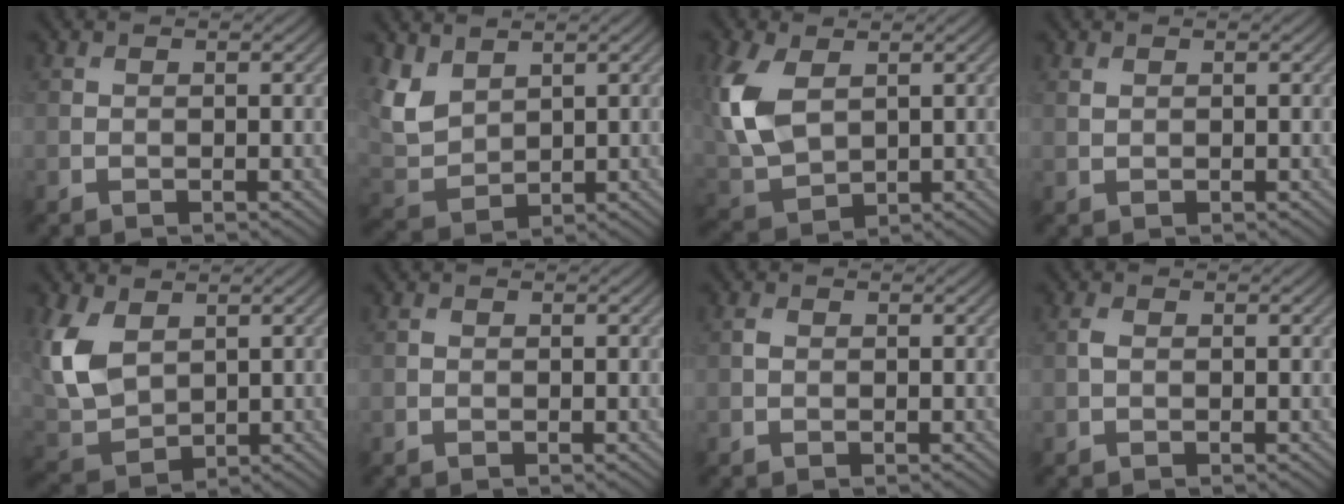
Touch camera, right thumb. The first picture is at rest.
{"total": 6.0, "force": [3.2, 3.8, 3.4], "torque": [-0.094, -0.004, 0.070]}
{"total": 10.0, "force": [2.4, 6.3, 7.4], "torque": [-0.224, 0.002, 0.052]}
{"total": 0.6, "force": [0.5, 0.3, 0.3], "torque": [-0.011, 0.000, 0.013]}
{"total": 8.8, "force": [2.8, 5.8, 6.0], "torque": [-0.179, 0.000, 0.061]}
{"total": 0.0}
{"total": 0.6, "force": [0.0, 0.5, 0.4], "torque": [-0.007, -0.001, -0.001]}
{"total": 0.8, "force": [0.0, 0.5, 0.6], "torque": [-0.017, 0.002, -0.003]}